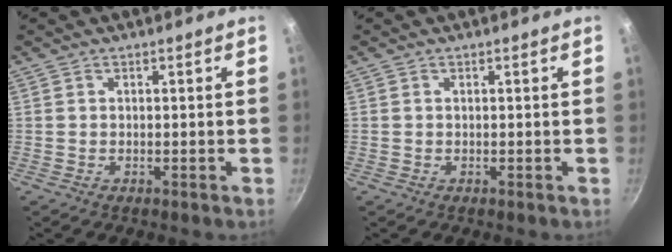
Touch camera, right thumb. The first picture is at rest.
{"total": 0.0}